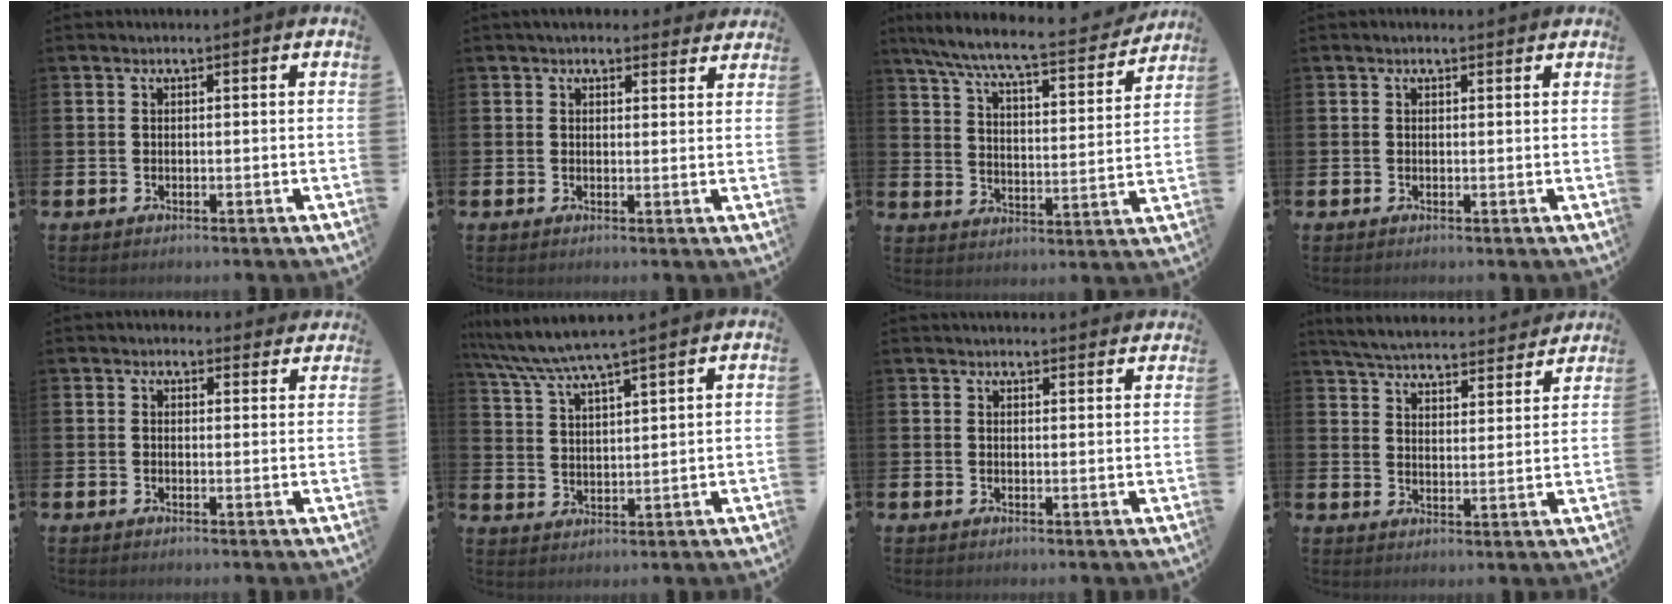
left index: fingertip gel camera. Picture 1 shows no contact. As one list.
[{"total": 3.0, "force": [2.8, 1.0, 0.3], "torque": [-0.003, -0.012, 0.050]}, {"total": 8.2, "force": [7.4, 0.7, 3.5], "torque": [-0.103, -0.051, 0.124]}, {"total": 0.6, "force": [0.5, 0.2, 0.3], "torque": [0.001, 0.001, 0.006]}, {"total": 1.7, "force": [1.4, 0.8, -0.1], "torque": [0.006, -0.001, 0.024]}, {"total": 6.0, "force": [5.6, 0.0, 2.2], "torque": [-0.060, -0.030, 0.097]}, {"total": 2.0, "force": [2.0, 0.3, 0.0], "torque": [0.006, -0.012, 0.034]}, {"total": 5.5, "force": [5.4, 0.7, 0.8], "torque": [-0.036, -0.043, 0.092]}]